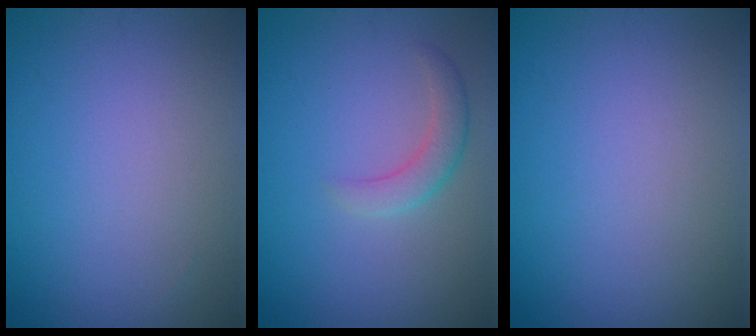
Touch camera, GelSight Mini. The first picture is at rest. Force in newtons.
{"total": 2.2, "press": 2.1, "slide": 0.1}
{"total": 0.0}